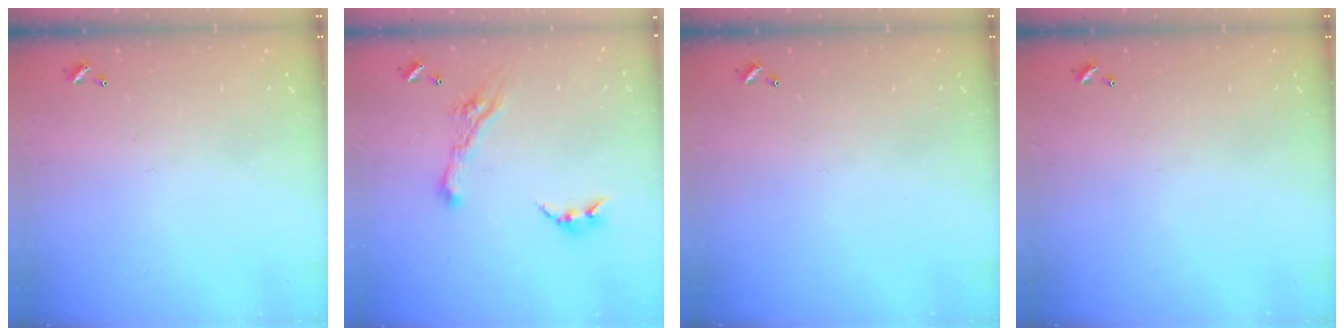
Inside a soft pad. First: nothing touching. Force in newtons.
{"total": 7.7, "press": 7.7, "slide": 1.0}
{"total": 0.0}
{"total": 0.0}